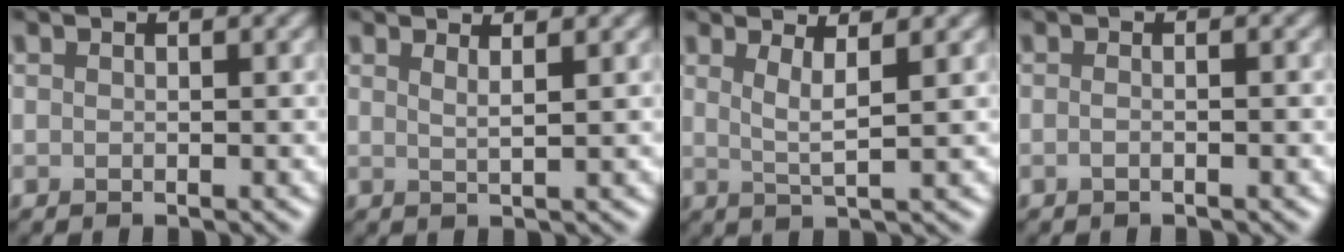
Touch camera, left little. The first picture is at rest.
{"total": 1.7, "force": [1.1, 0.5, 1.2], "torque": [-0.008, 0.003, 0.006]}
{"total": 2.6, "force": [1.2, 0.5, 2.3], "torque": [-0.036, -0.006, 0.021]}
{"total": 1.1, "force": [-0.3, 0.4, 1.0], "torque": [-0.014, -0.007, -0.010]}